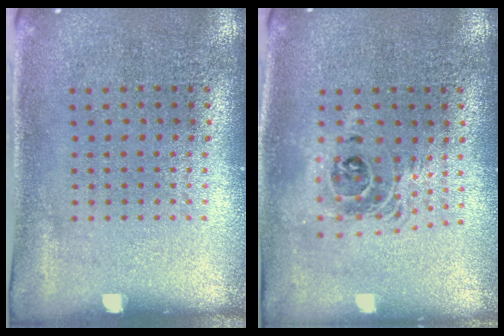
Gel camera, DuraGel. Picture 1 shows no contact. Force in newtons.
{"total": 1.7, "press": 1.4, "slide": 0.9}